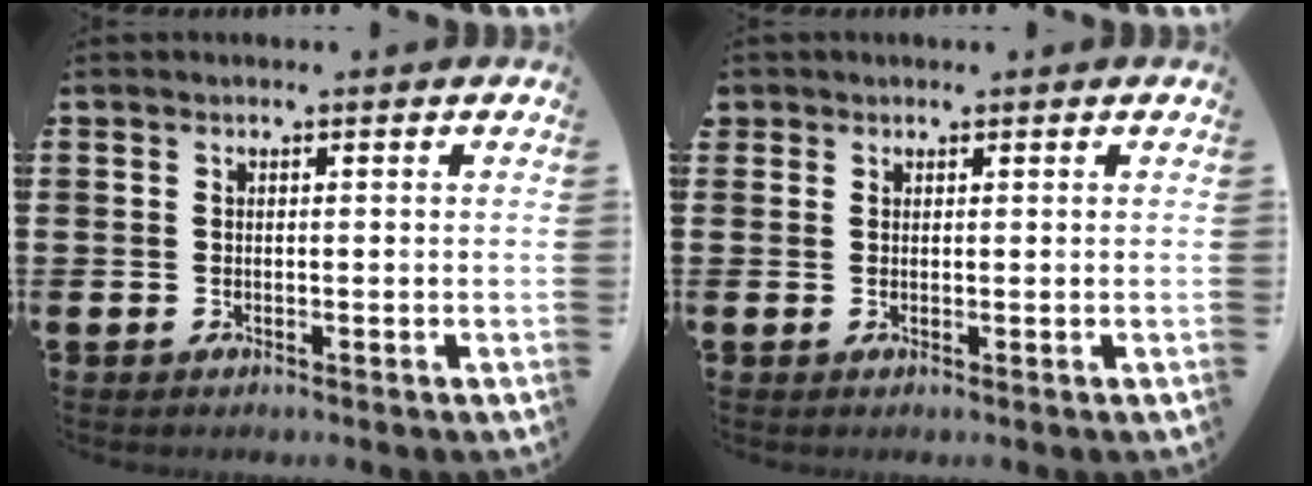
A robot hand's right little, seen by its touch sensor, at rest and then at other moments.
{"total": 1.0, "force": [0.8, 0.6, -0.1], "torque": [0.016, -0.001, 0.012]}